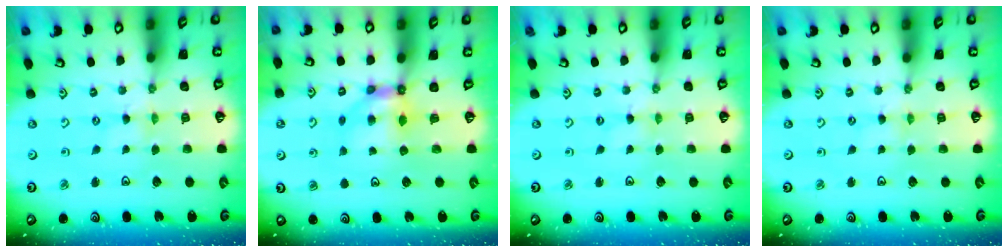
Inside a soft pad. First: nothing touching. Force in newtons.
{"total": 6.4, "press": 6.4, "slide": 0.6}
{"total": 0.0}
{"total": 1.3, "press": 1.3, "slide": 0.3}